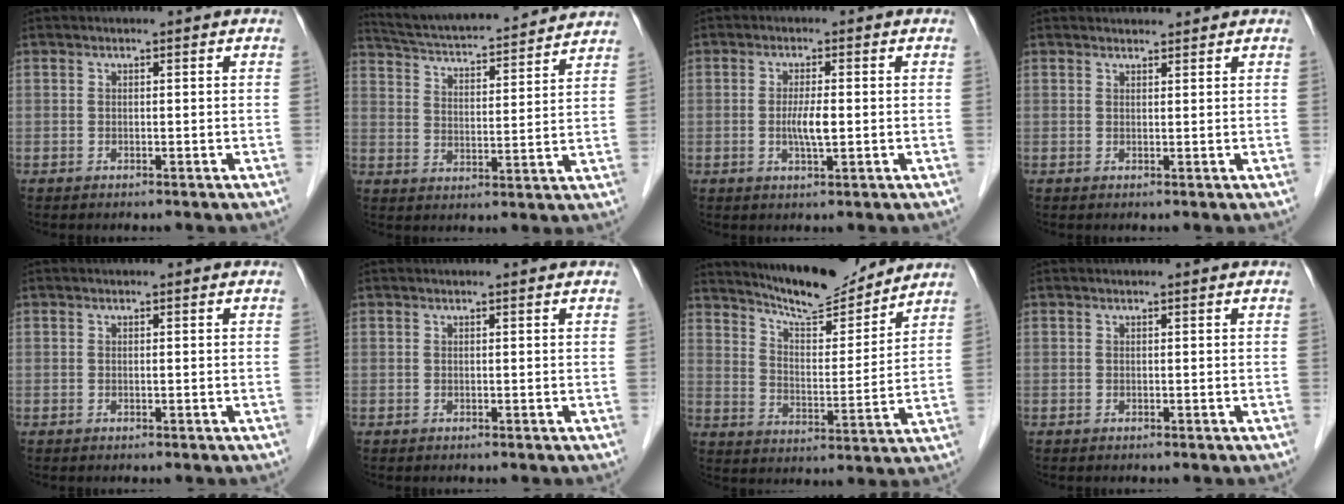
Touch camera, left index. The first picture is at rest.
{"total": 19.6, "force": [18.1, 2.2, 7.2], "torque": [-0.123, 0.025, 0.264]}
{"total": 3.4, "force": [-0.3, 0.5, 3.4], "torque": [-0.069, -0.005, -0.006]}
{"total": 2.1, "force": [2.0, 0.3, 0.1], "torque": [-0.009, 0.012, 0.033]}
{"total": 0.0}
{"total": 1.3, "force": [1.3, 0.0, 0.4], "torque": [-0.011, 0.009, 0.015]}
{"total": 13.1, "force": [12.3, 1.5, 4.2], "torque": [-0.074, -0.003, 0.197]}
{"total": 0.6, "force": [0.6, 0.0, 0.2], "torque": [-0.004, 0.004, 0.008]}